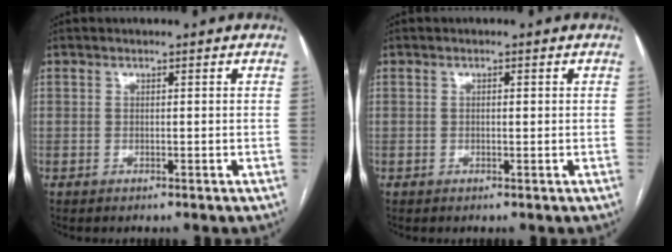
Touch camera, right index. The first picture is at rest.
{"total": 0.7, "force": [0.1, 0.2, 0.7], "torque": [-0.012, 0.001, 0.001]}